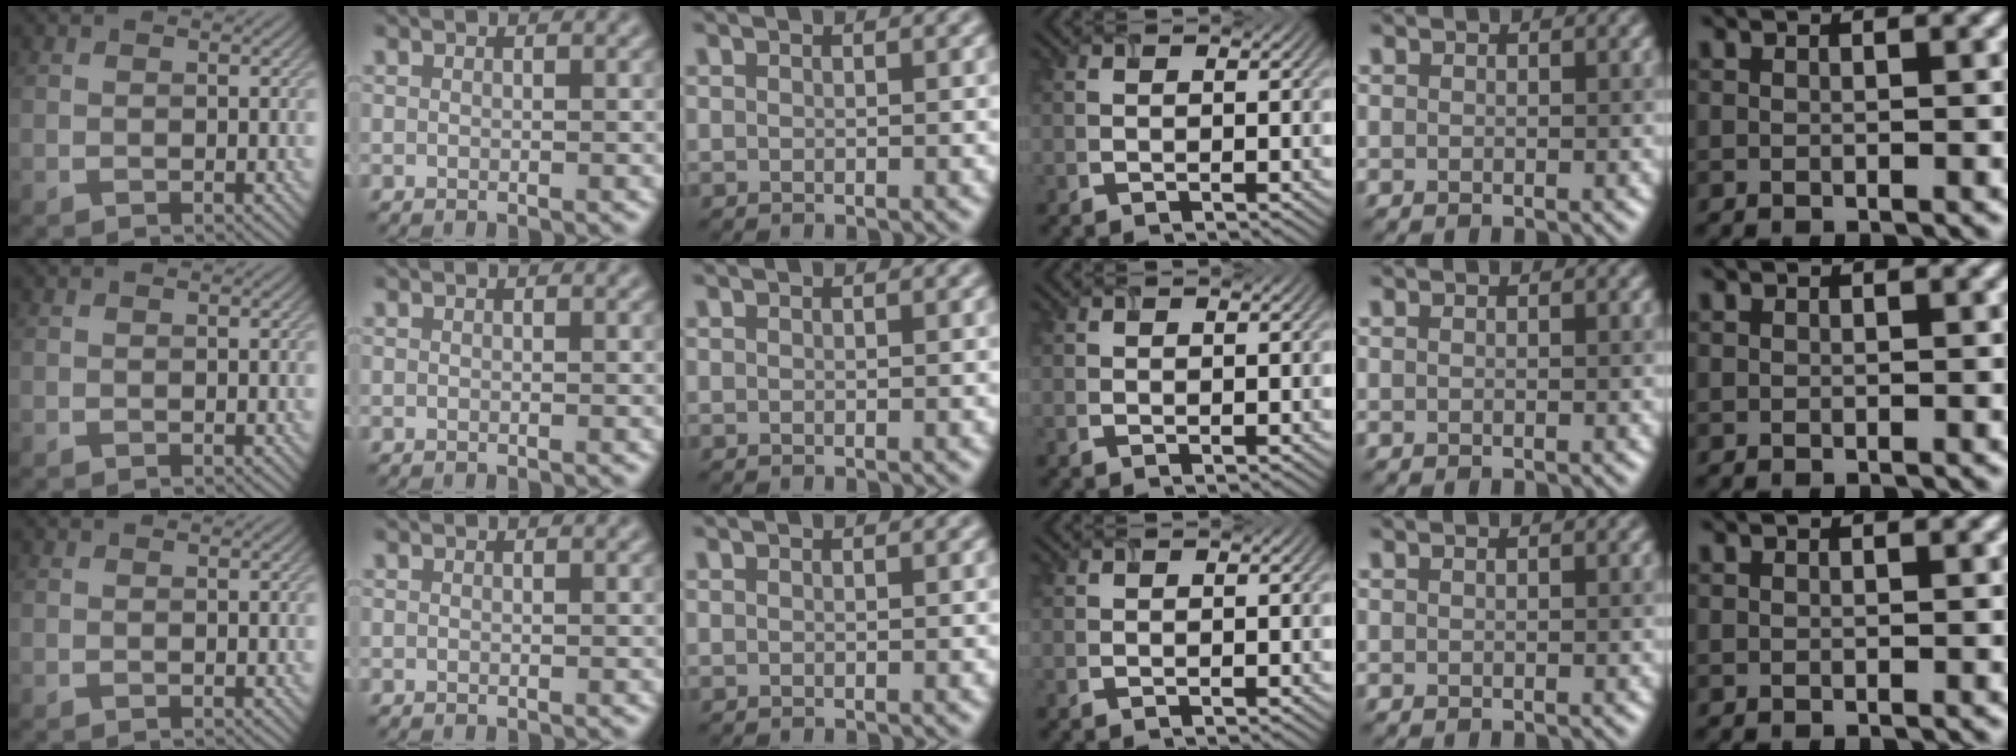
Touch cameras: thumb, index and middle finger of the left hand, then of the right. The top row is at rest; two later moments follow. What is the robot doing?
{"motion": "insert", "object": "airpods case & airpods"}